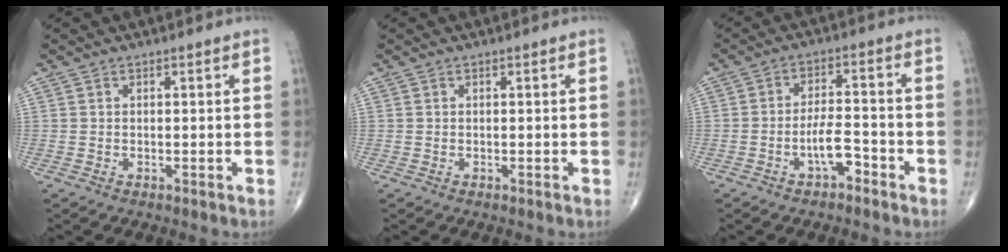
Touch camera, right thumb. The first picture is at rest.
{"total": 0.0}
{"total": 5.6, "force": [-3.0, 2.3, 4.2], "torque": [-0.068, 0.032, -0.051]}